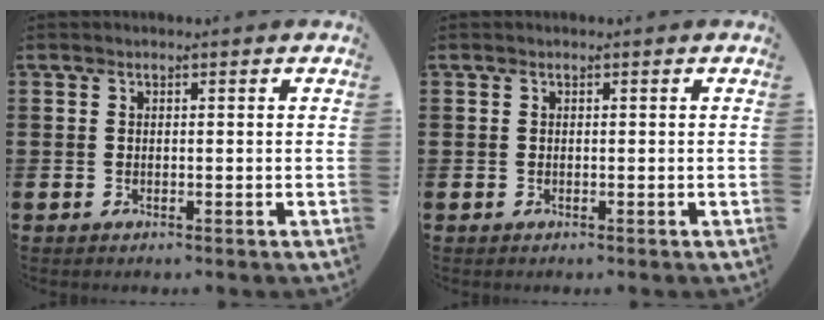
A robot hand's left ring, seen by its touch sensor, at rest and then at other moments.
{"total": 0.0}